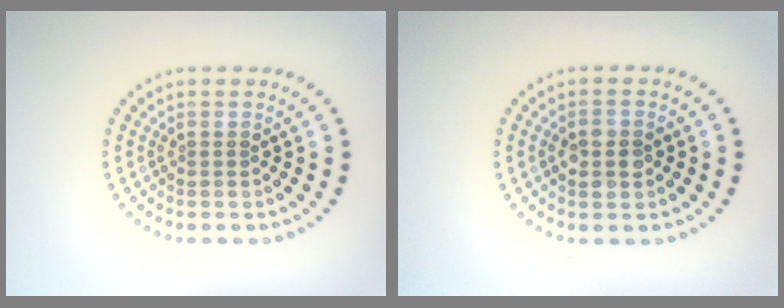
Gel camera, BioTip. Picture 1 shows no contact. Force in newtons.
{"total": 2.7, "press": 2.7, "slide": 0.1}